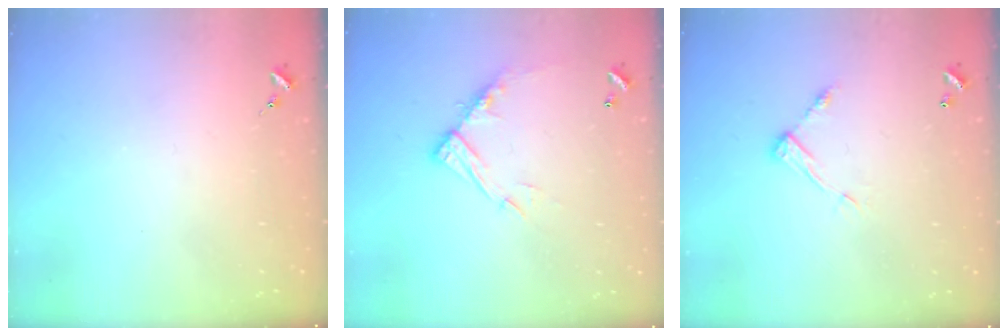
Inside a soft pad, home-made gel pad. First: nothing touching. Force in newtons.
{"total": 12.8, "press": 12.8, "slide": 1.0}
{"total": 7.9, "press": 7.9, "slide": 0.3}